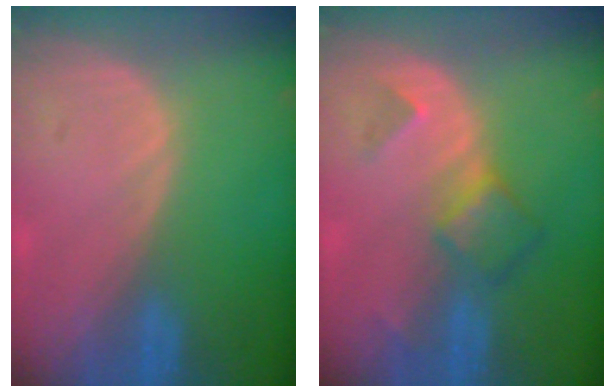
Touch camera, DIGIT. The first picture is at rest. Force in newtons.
{"total": 5.1, "press": 4.5, "slide": 2.4}